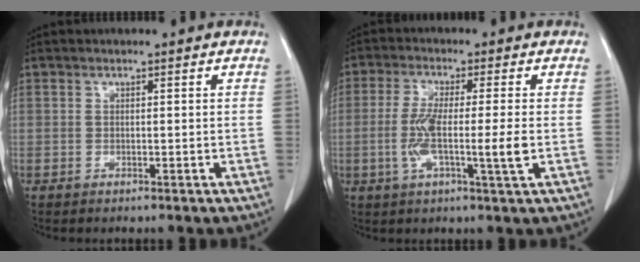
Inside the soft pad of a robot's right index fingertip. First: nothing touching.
{"total": 8.3, "force": [-1.3, 0.2, 8.2], "torque": [-0.155, -0.011, -0.027]}